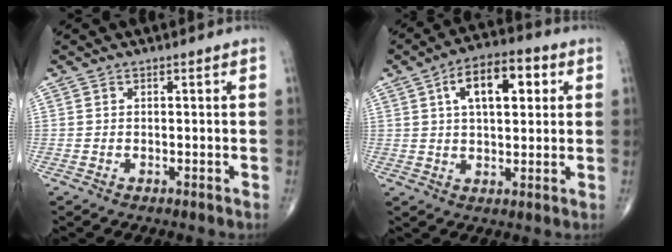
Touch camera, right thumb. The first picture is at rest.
{"total": 11.8, "force": [3.6, 5.9, 9.6], "torque": [-0.136, 0.012, 0.052]}